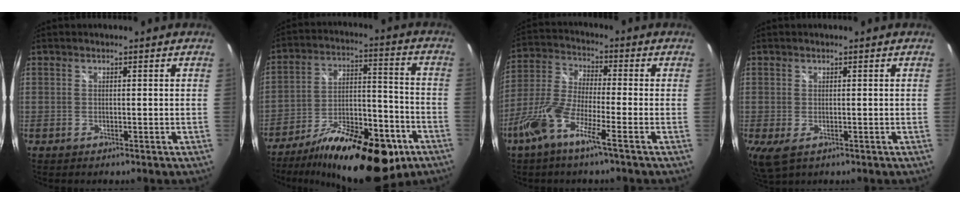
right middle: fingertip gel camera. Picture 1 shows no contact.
{"total": 23.1, "force": [-14.3, 8.9, 15.9], "torque": [-0.258, -0.010, -0.216]}
{"total": 10.6, "force": [-5.9, 1.1, 8.7], "torque": [-0.187, -0.007, -0.122]}
{"total": 0.0}